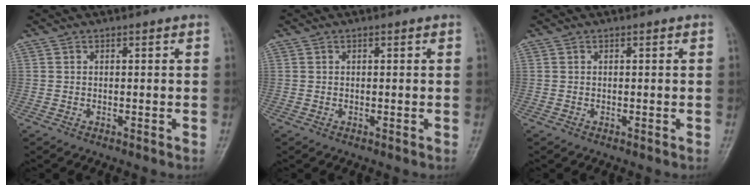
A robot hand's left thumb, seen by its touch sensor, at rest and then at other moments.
{"total": 0.0}
{"total": 0.0}